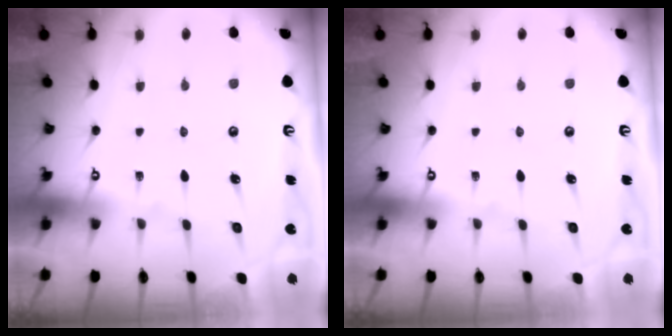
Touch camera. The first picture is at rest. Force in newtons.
{"total": 0.0}